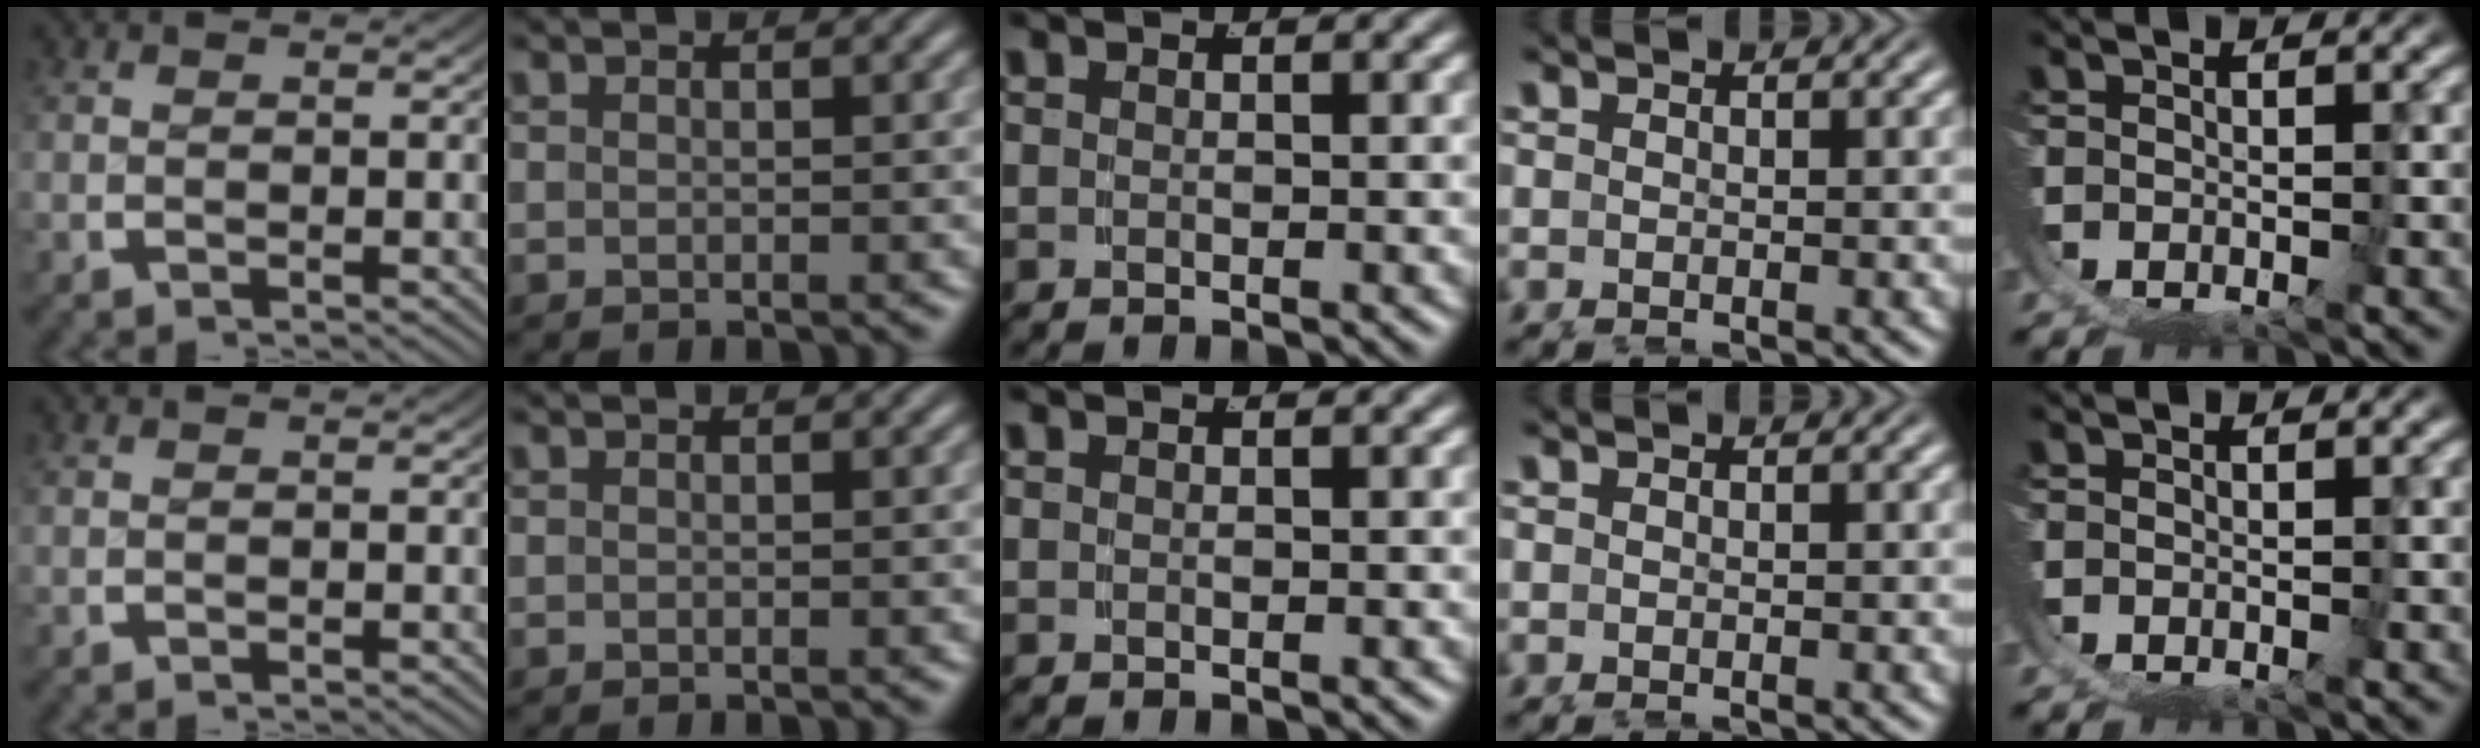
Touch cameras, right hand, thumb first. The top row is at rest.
{}